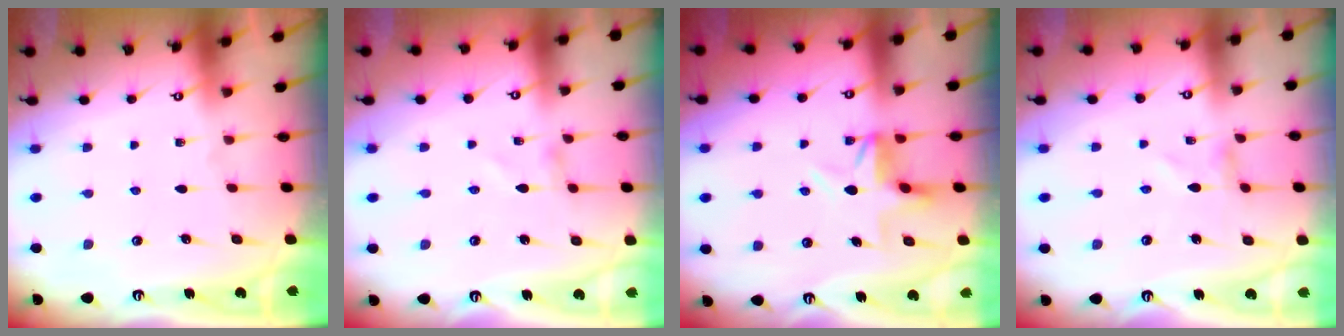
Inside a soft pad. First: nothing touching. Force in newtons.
{"total": 1.1, "press": 1.1, "slide": 0.1}
{"total": 3.9, "press": 3.9, "slide": 0.4}
{"total": 0.8, "press": 0.8, "slide": 0.1}